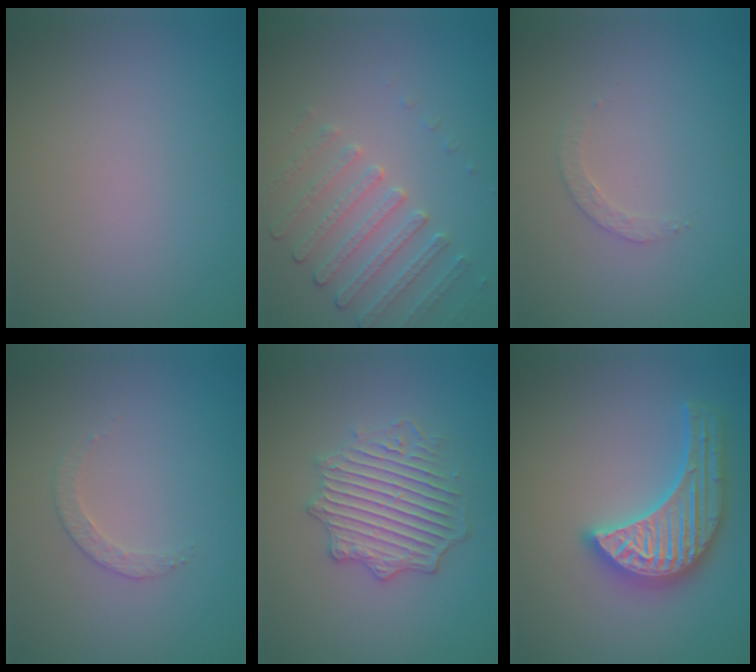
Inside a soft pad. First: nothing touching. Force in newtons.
{"total": 2.5, "press": 2.2, "slide": 1.3}
{"total": 1.2, "press": 1.2, "slide": 0.3}
{"total": 1.6, "press": 1.5, "slide": 0.3}
{"total": 4.3, "press": 4.1, "slide": 1.2}
{"total": 5.7, "press": 5.6, "slide": 0.6}